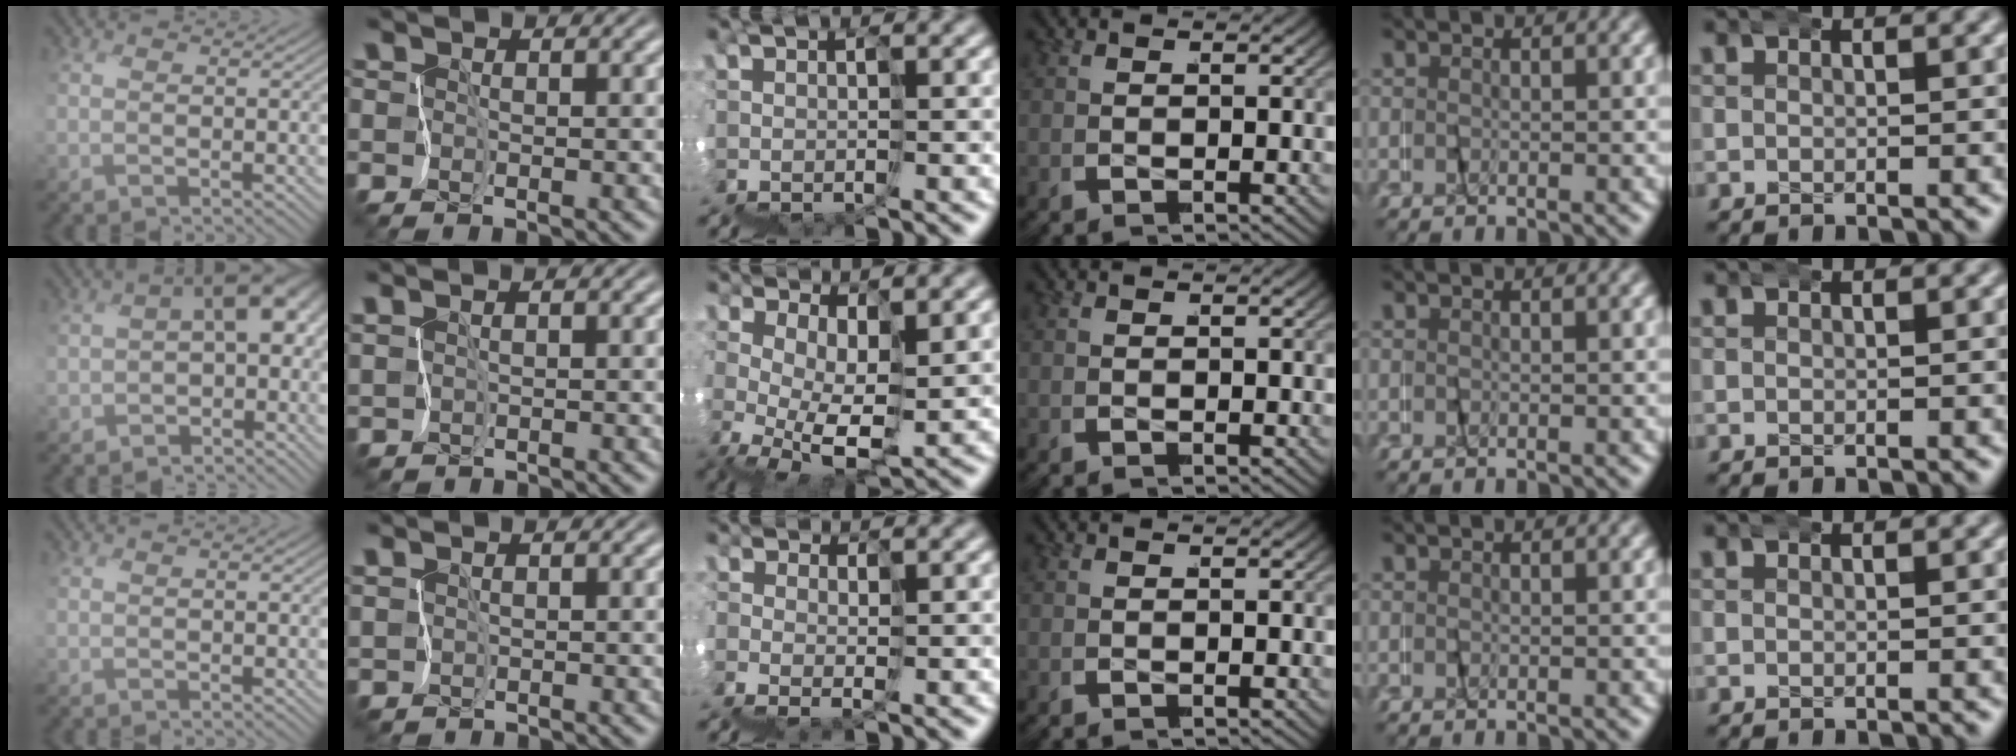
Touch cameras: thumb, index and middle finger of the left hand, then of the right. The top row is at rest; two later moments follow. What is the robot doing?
{"motion": "wrap", "object": "napkin"}